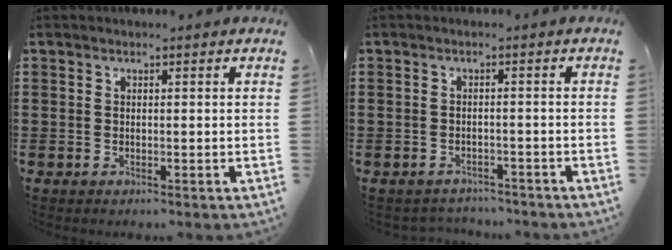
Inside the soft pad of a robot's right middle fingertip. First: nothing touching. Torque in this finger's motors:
{"motor_torque": [-0.18, -0.01, -0.12, -0.04]}